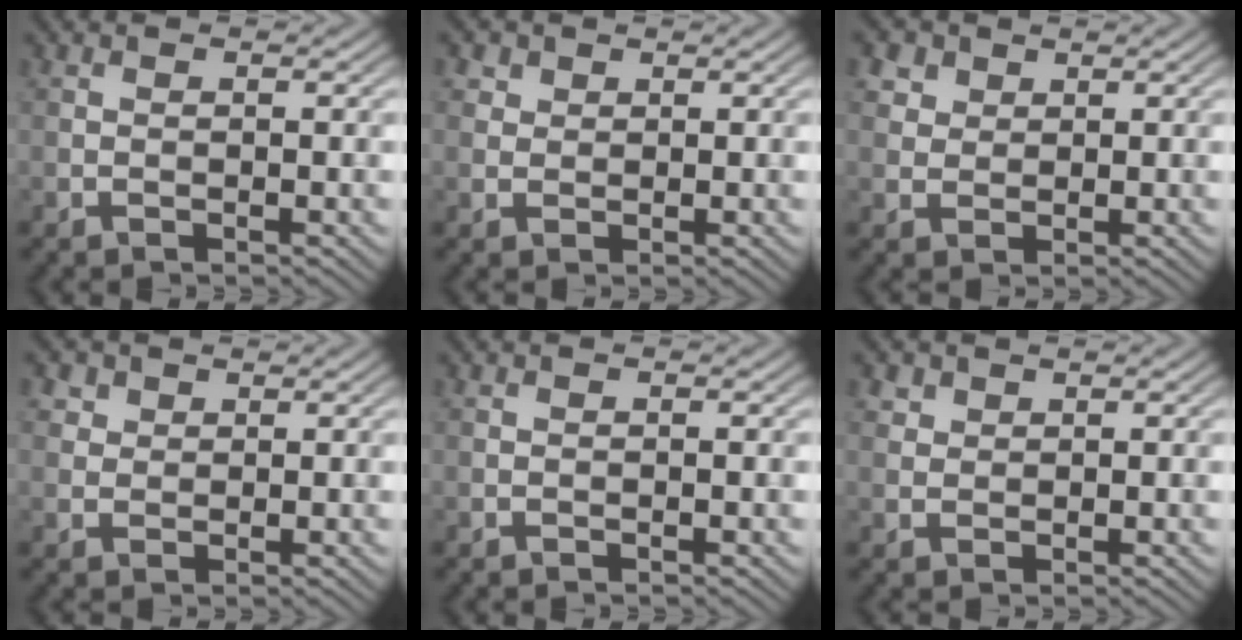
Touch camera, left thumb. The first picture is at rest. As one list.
[{"total": 2.8, "force": [1.6, 2.1, 0.9], "torque": [-0.030, -0.002, 0.032]}, {"total": 4.1, "force": [2.4, 2.9, 1.6], "torque": [-0.053, 0.002, 0.053]}, {"total": 3.1, "force": [1.8, 2.3, 1.0], "torque": [-0.034, -0.003, 0.041]}, {"total": 0.0}, {"total": 1.6, "force": [1.1, 1.2, 0.4], "torque": [-0.012, -0.002, 0.026]}]